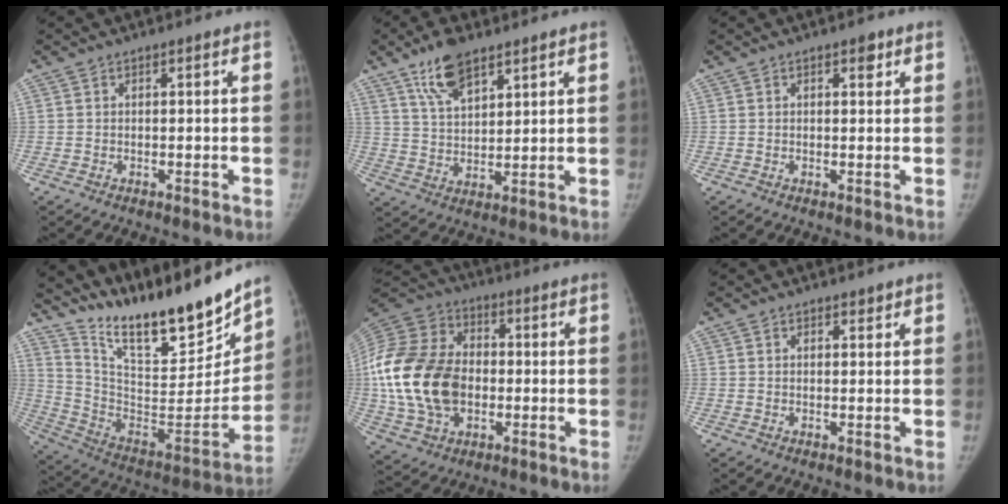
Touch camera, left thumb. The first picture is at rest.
{"total": 9.1, "force": [6.1, 3.9, 5.5], "torque": [-0.088, -0.029, 0.118]}
{"total": 1.8, "force": [1.1, 1.0, 1.1], "torque": [-0.004, -0.003, 0.013]}
{"total": 25.8, "force": [21.4, 5.4, 13.4], "torque": [-0.184, -0.116, 0.354]}
{"total": 23.3, "force": [-1.8, 16.5, 16.4], "torque": [-0.339, 0.015, -0.028]}
{"total": 1.0, "force": [0.8, 0.5, 0.1], "torque": [0.004, -0.006, 0.010]}